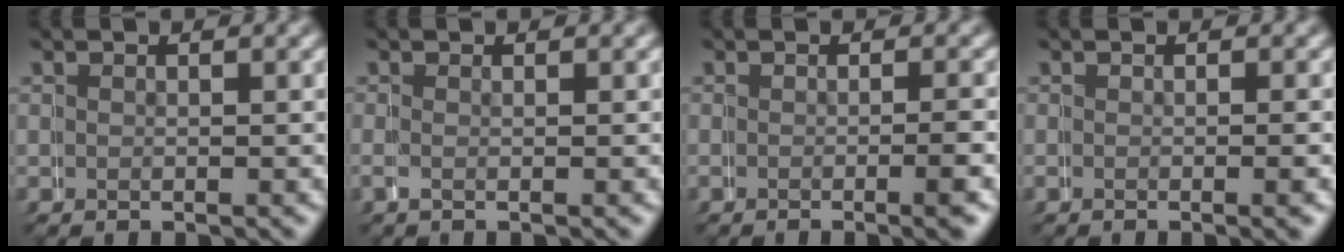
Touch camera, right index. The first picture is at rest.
{"total": 0.6, "force": [-0.3, 0.3, 0.4], "torque": [-0.019, -0.006, -0.004]}
{"total": 2.2, "force": [-1.1, 0.2, 1.9], "torque": [-0.022, 0.007, -0.020]}
{"total": 1.0, "force": [-0.4, 0.1, 0.9], "torque": [-0.012, 0.006, -0.008]}